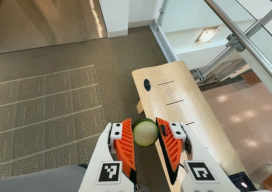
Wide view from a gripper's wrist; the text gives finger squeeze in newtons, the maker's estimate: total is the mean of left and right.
{"total": 10.3, "left": 10.5, "right": 10.2}